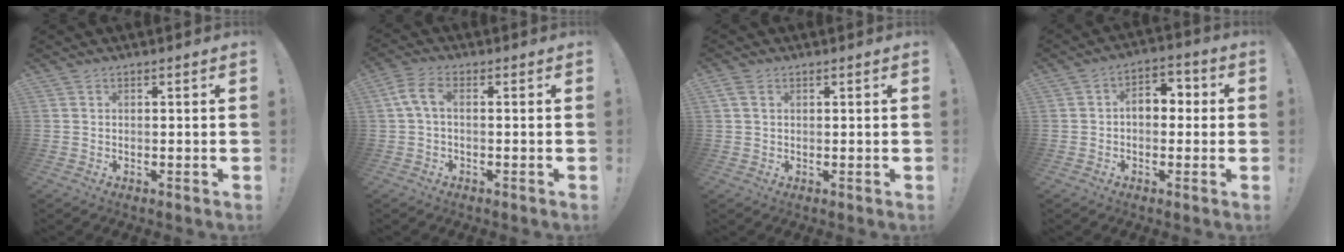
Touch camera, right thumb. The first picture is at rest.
{"total": 5.5, "force": [0.8, 2.6, 4.8], "torque": [-0.108, 0.001, 0.017]}
{"total": 2.8, "force": [1.1, 1.7, 1.9], "torque": [-0.035, 0.003, 0.021]}
{"total": 7.5, "force": [0.6, 5.0, 5.6], "torque": [-0.085, 0.011, 0.010]}